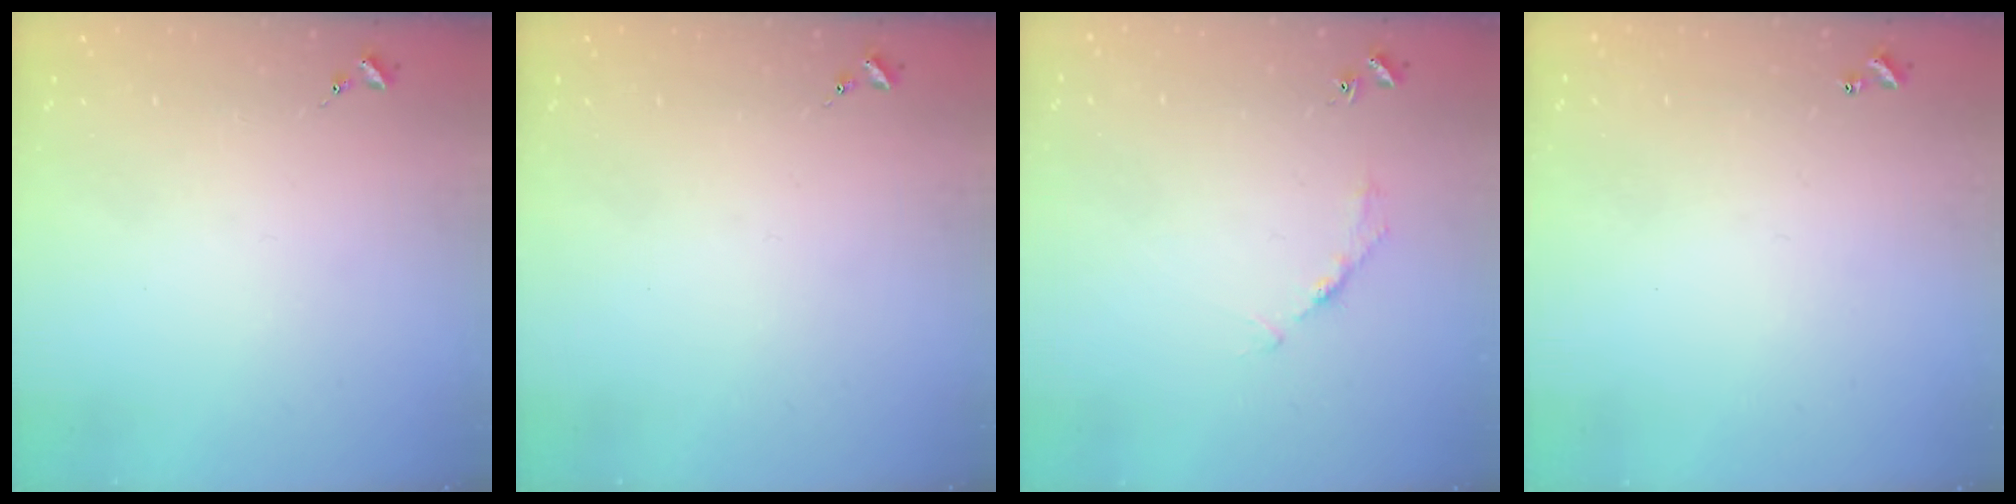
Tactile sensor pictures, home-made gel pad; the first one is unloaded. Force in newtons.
{"total": 0.0}
{"total": 2.7, "press": 2.7, "slide": 0.4}
{"total": 1.0, "press": 1.0, "slide": 0.2}